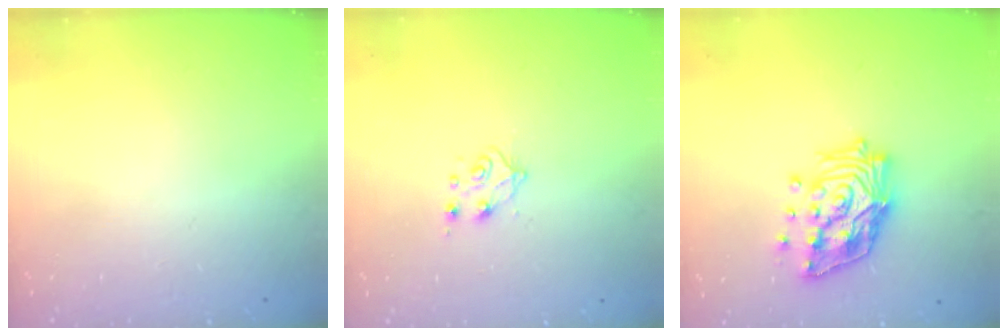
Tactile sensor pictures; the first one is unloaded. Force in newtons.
{"total": 5.5, "press": 5.4, "slide": 0.6}
{"total": 16.6, "press": 16.4, "slide": 2.7}